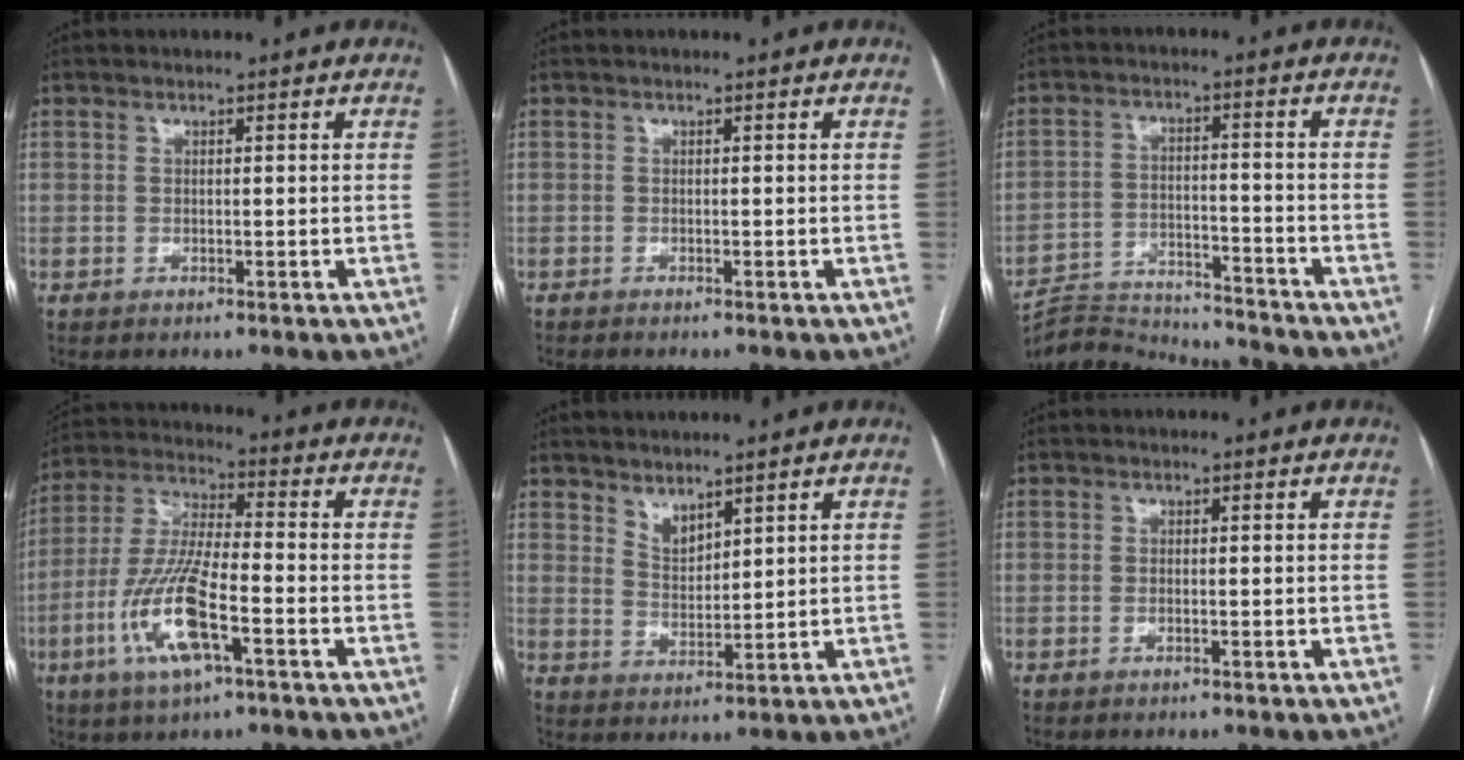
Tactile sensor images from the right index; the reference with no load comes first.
{"total": 1.3, "force": [-1.1, 0.1, 0.5], "torque": [-0.009, -0.003, -0.013]}
{"total": 14.6, "force": [-14.4, 0.3, 2.0], "torque": [-0.035, 0.007, -0.216]}
{"total": 13.7, "force": [-5.1, 2.9, 12.4], "torque": [-0.265, -0.010, -0.094]}
{"total": 3.6, "force": [3.0, 1.4, 1.5], "torque": [-0.029, -0.005, 0.066]}
{"total": 0.8, "force": [-0.2, 0.3, 0.7], "torque": [-0.016, -0.001, -0.003]}